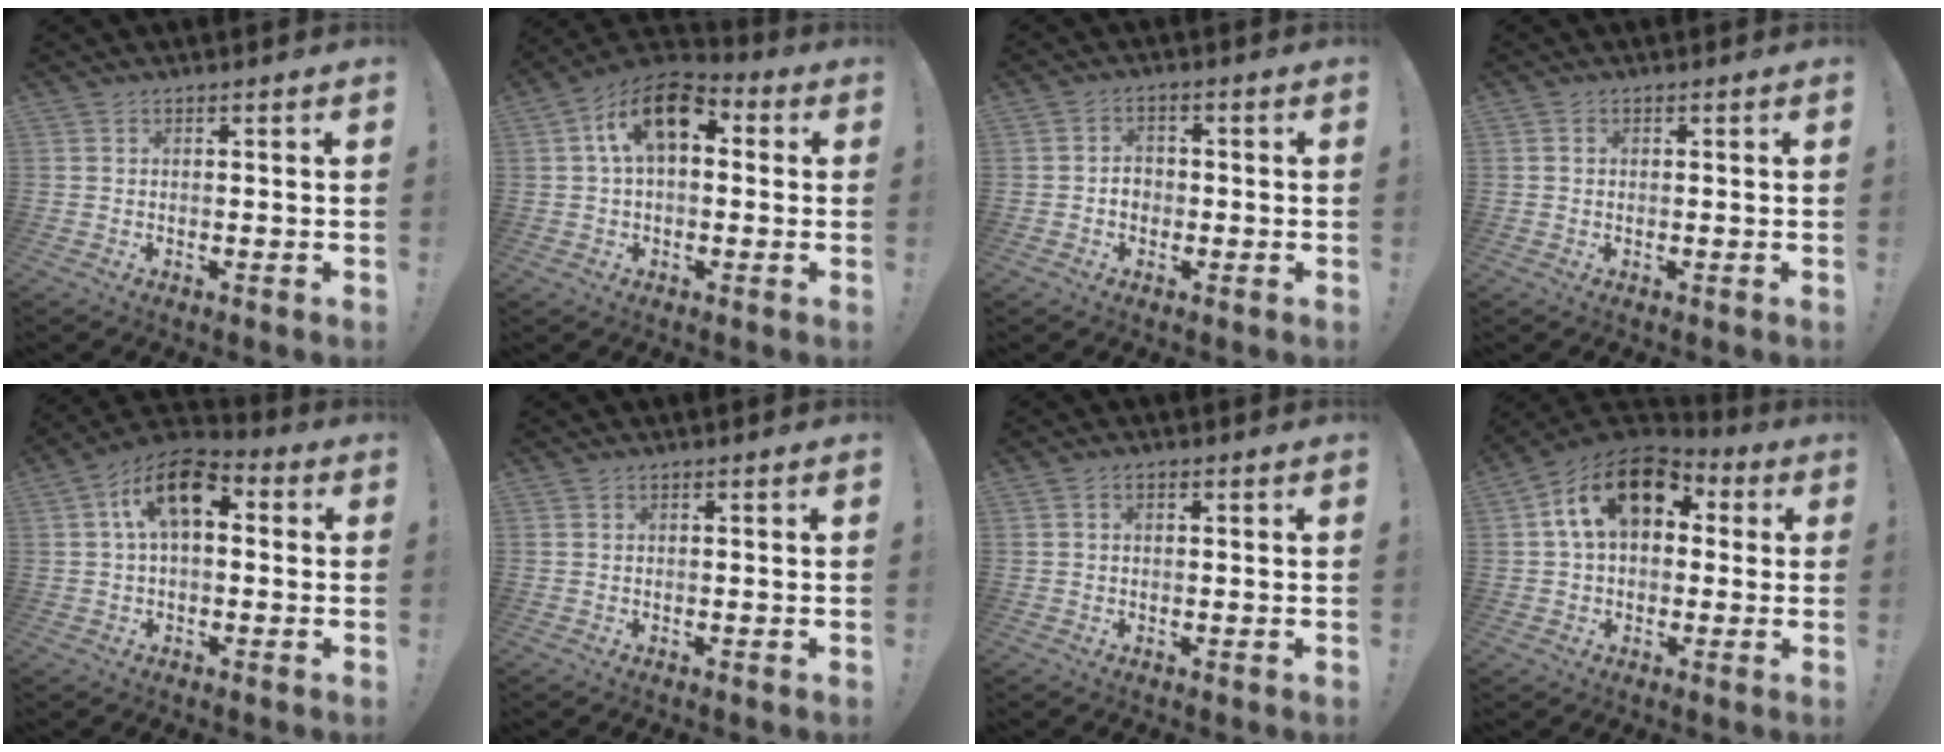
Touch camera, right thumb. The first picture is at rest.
{"total": 13.6, "force": [4.3, 7.7, 10.3], "torque": [-0.158, -0.002, 0.079]}
{"total": 3.4, "force": [-1.0, 2.7, 1.8], "torque": [-0.017, 0.001, -0.022]}
{"total": 0.0}
{"total": 12.2, "force": [3.5, 6.7, 9.6], "torque": [-0.152, 0.001, 0.066]}
{"total": 0.0}
{"total": 1.2, "force": [0.2, 0.7, 0.9], "torque": [-0.011, -0.002, 0.002]}
{"total": 16.8, "force": [5.4, 10.8, 11.7], "torque": [-0.176, -0.001, 0.096]}